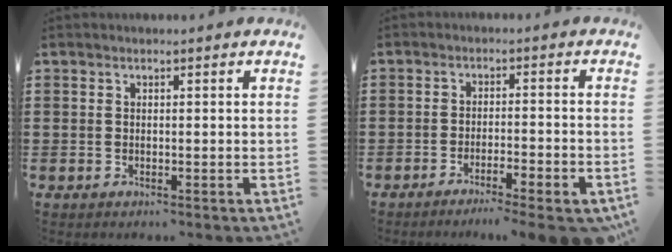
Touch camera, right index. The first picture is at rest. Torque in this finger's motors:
{"motor_torque": [0.64, 0.88, 0.33, 0.03]}